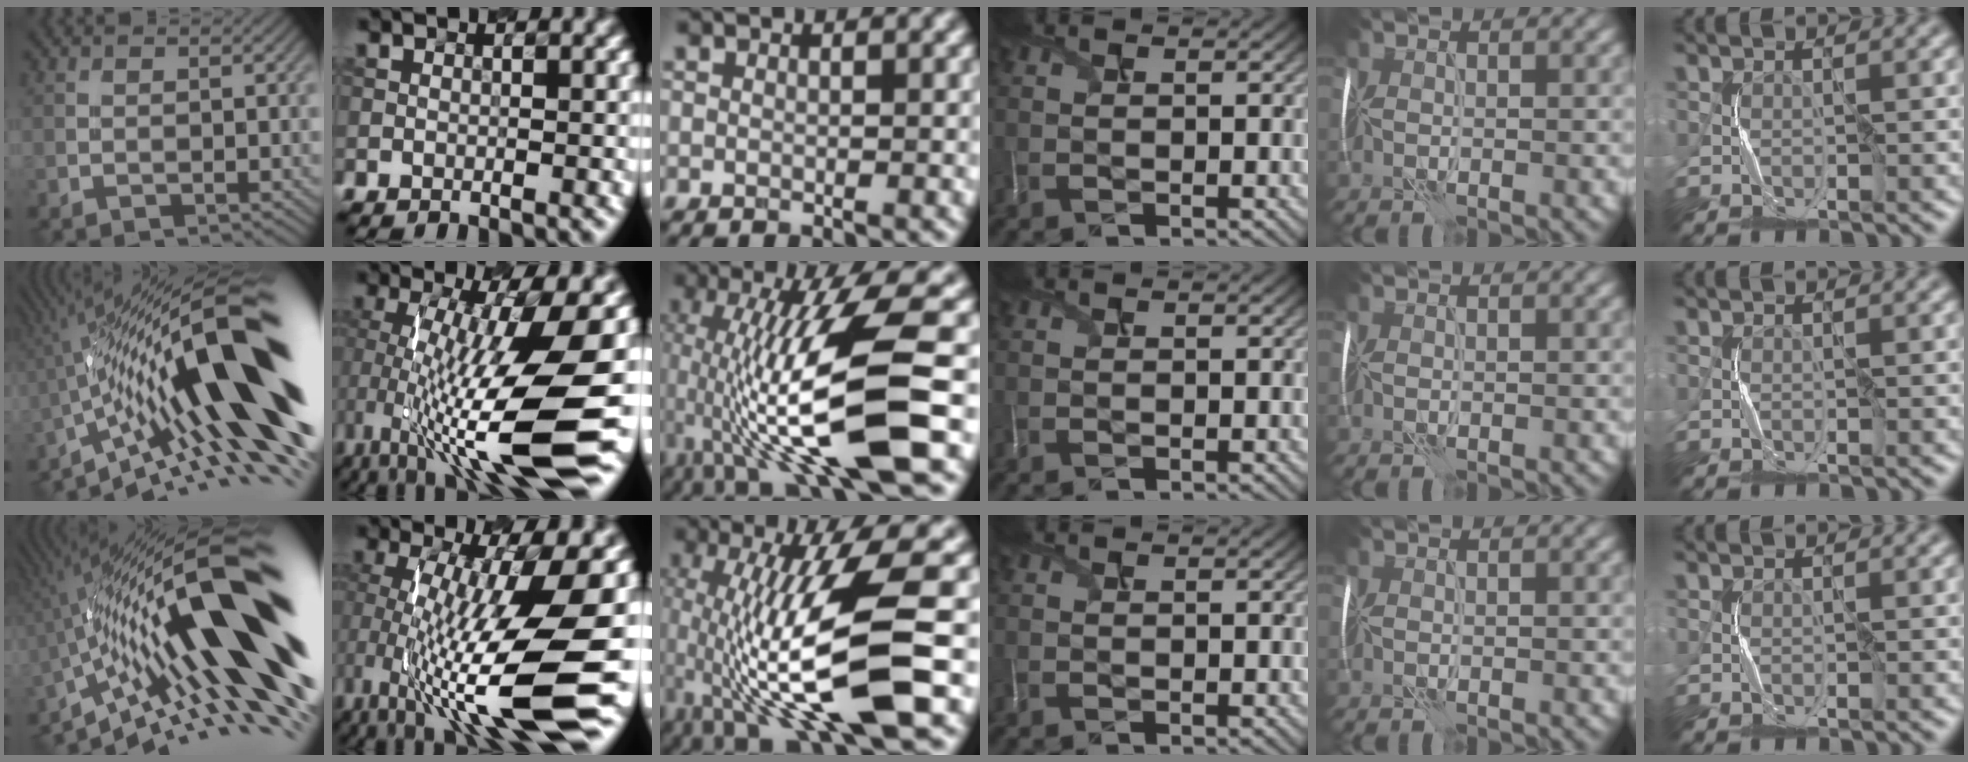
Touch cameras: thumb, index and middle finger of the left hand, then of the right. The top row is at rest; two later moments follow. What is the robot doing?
{"motion": "shake", "object": "plastic piggy bank"}